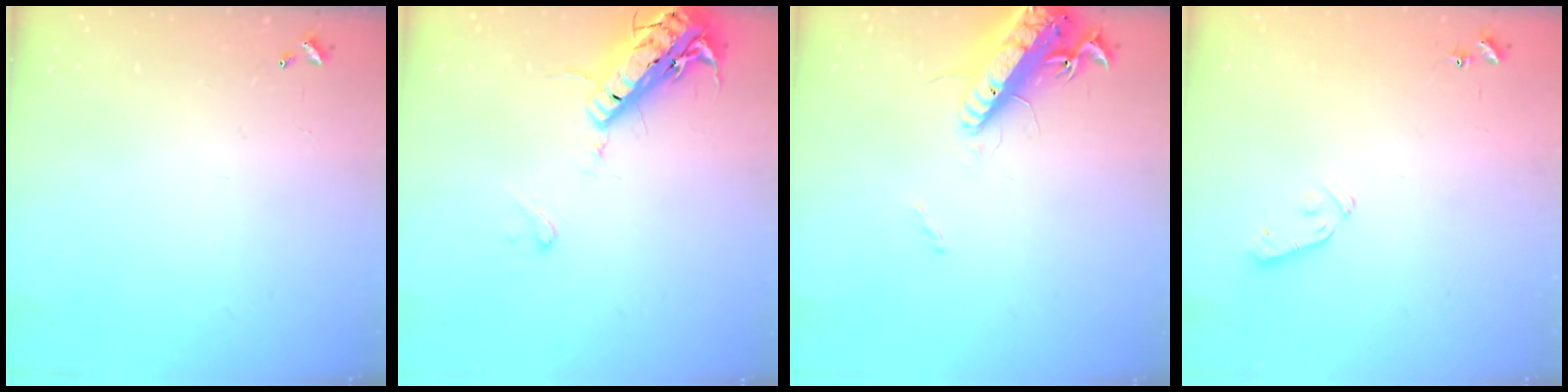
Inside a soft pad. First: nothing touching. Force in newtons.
{"total": 17.5, "press": 17.2, "slide": 3.6}
{"total": 16.7, "press": 16.2, "slide": 4.1}
{"total": 5.9, "press": 5.9, "slide": 0.6}